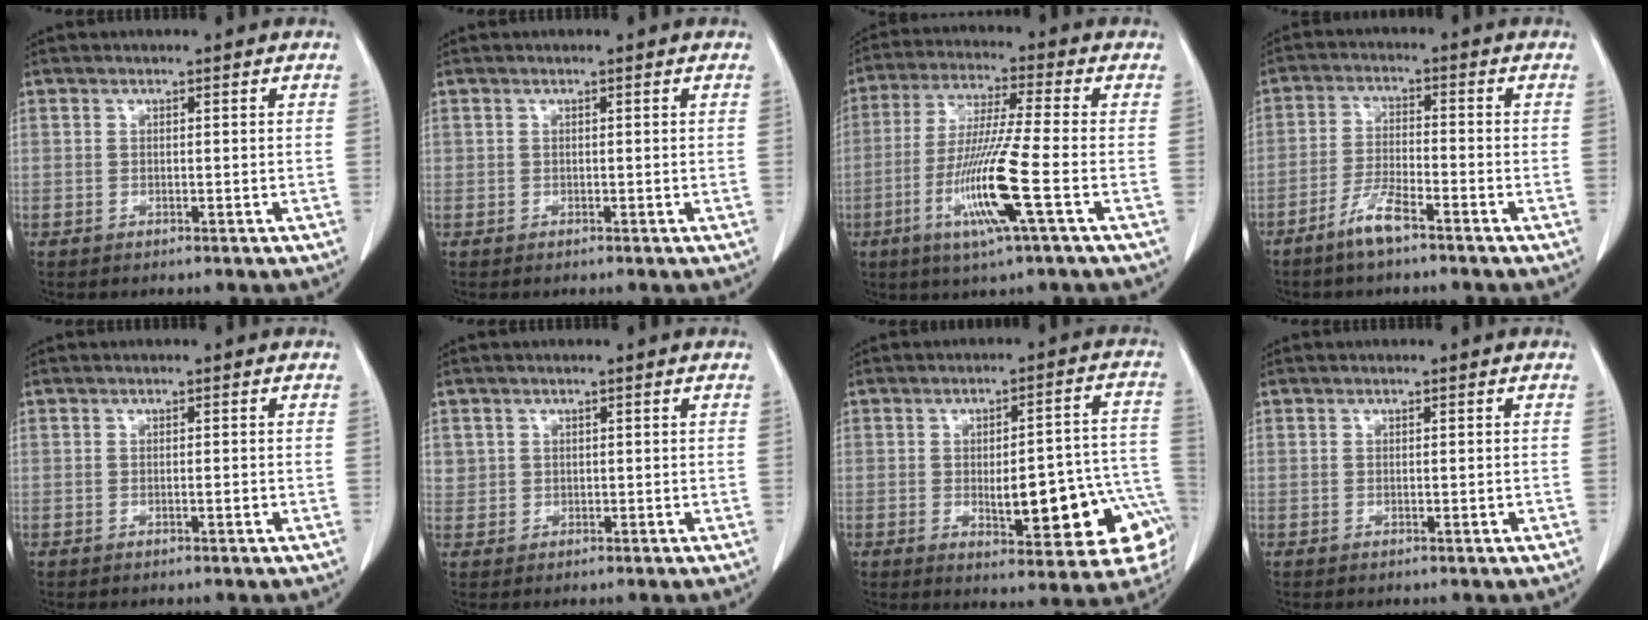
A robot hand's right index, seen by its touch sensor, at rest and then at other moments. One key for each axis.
{"total": 0.0}
{"total": 12.3, "fx": -4.1, "fy": -0.8, "fz": 11.6, "tx": -0.231, "ty": -0.022, "tz": -0.084}
{"total": 5.2, "fx": -3.8, "fy": 0.6, "fz": 3.5, "tx": -0.078, "ty": -0.005, "tz": -0.077}
{"total": 0.7, "fx": -0.2, "fy": 0.1, "fz": 0.7, "tx": -0.011, "ty": 0.001, "tz": -0.003}
{"total": 1.7, "fx": 0.7, "fy": 1.5, "fz": 0.1, "tx": 0.016, "ty": 0.002, "tz": 0.007}
{"total": 17.1, "fx": -5.0, "fy": 5.0, "fz": 15.5, "tx": -0.114, "ty": 0.039, "tz": -0.043}
{"total": 0.5, "fx": -0.1, "fy": 0.1, "fz": 0.5, "tx": -0.011, "ty": -0.001, "tz": 0.002}